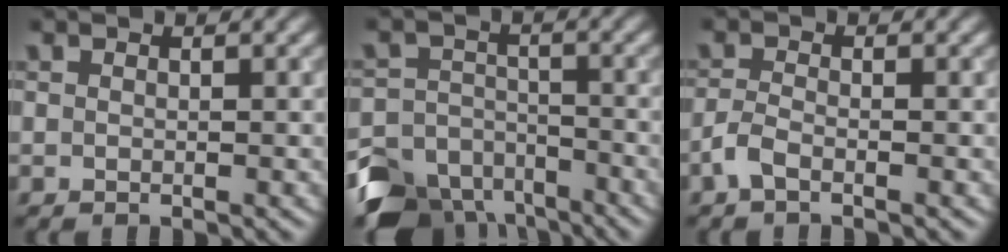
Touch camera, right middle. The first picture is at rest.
{"total": 7.8, "force": [-6.1, 4.4, 2.1], "torque": [-0.021, -0.006, -0.109]}
{"total": 1.7, "force": [-1.1, 0.5, 1.2], "torque": [-0.029, 0.000, -0.028]}